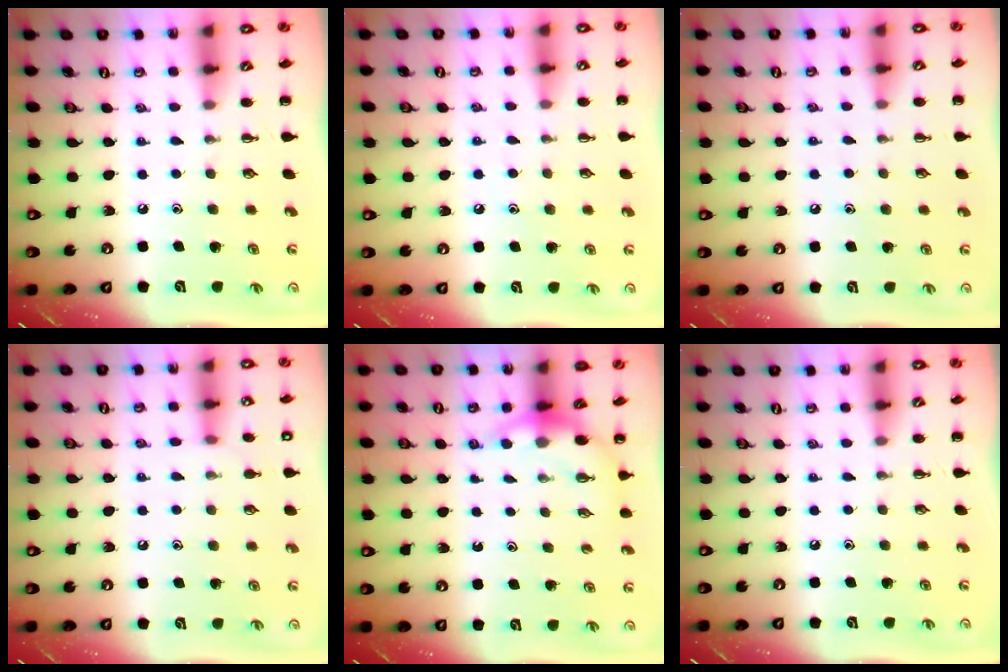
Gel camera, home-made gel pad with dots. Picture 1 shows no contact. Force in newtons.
{"total": 5.1, "press": 4.8, "slide": 1.5}
{"total": 5.1, "press": 4.9, "slide": 1.4}
{"total": 7.2, "press": 6.7, "slide": 2.4}
{"total": 5.9, "press": 5.9, "slide": 0.5}
{"total": 0.0}